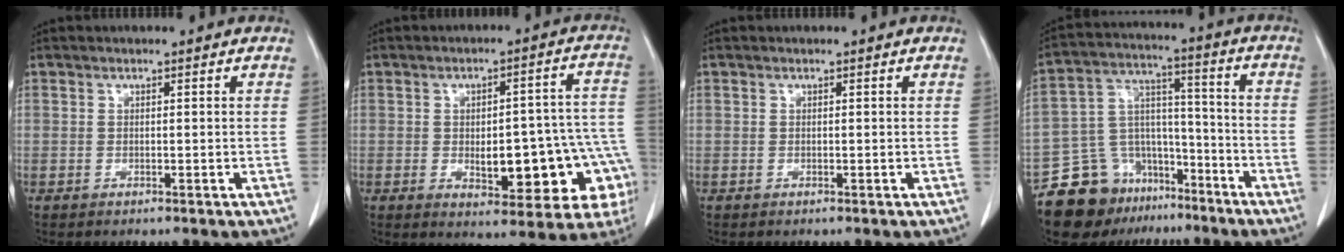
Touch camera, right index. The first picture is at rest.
{"total": 16.6, "force": [-4.3, 6.5, 14.6], "torque": [-0.114, 0.040, -0.035]}
{"total": 0.0}
{"total": 14.7, "force": [-11.0, 8.9, 3.9], "torque": [-0.066, 0.067, -0.184]}